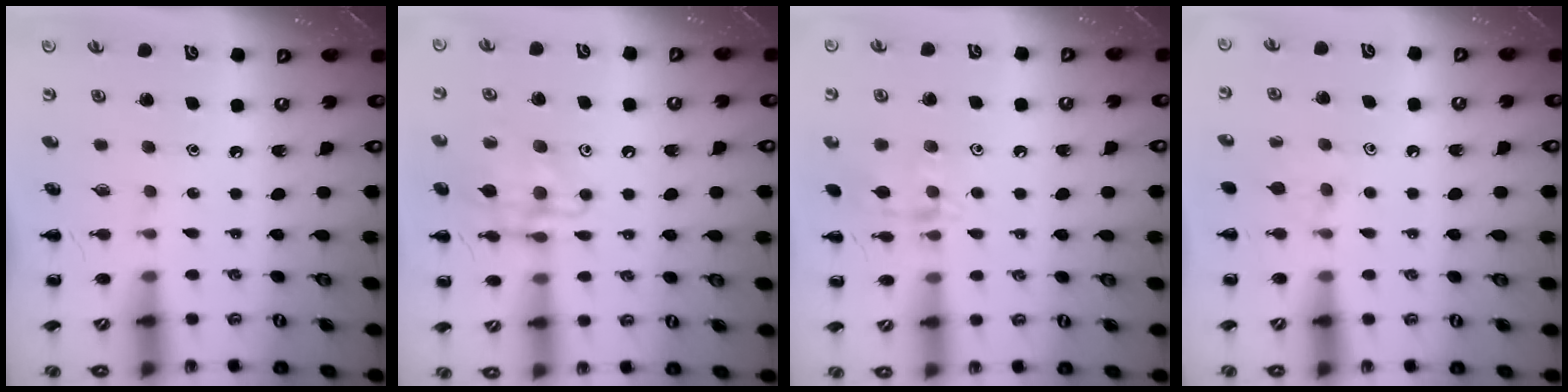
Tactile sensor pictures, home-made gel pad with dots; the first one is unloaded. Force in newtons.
{"total": 13.4, "press": 13.2, "slide": 2.4}
{"total": 11.0, "press": 11.0, "slide": 0.6}
{"total": 5.2, "press": 4.8, "slide": 1.9}